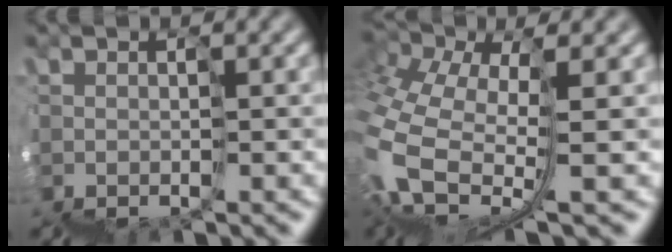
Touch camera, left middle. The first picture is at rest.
{"total": 3.8, "force": [-0.4, 2.3, 3.1], "torque": [-0.098, 0.010, -0.020]}